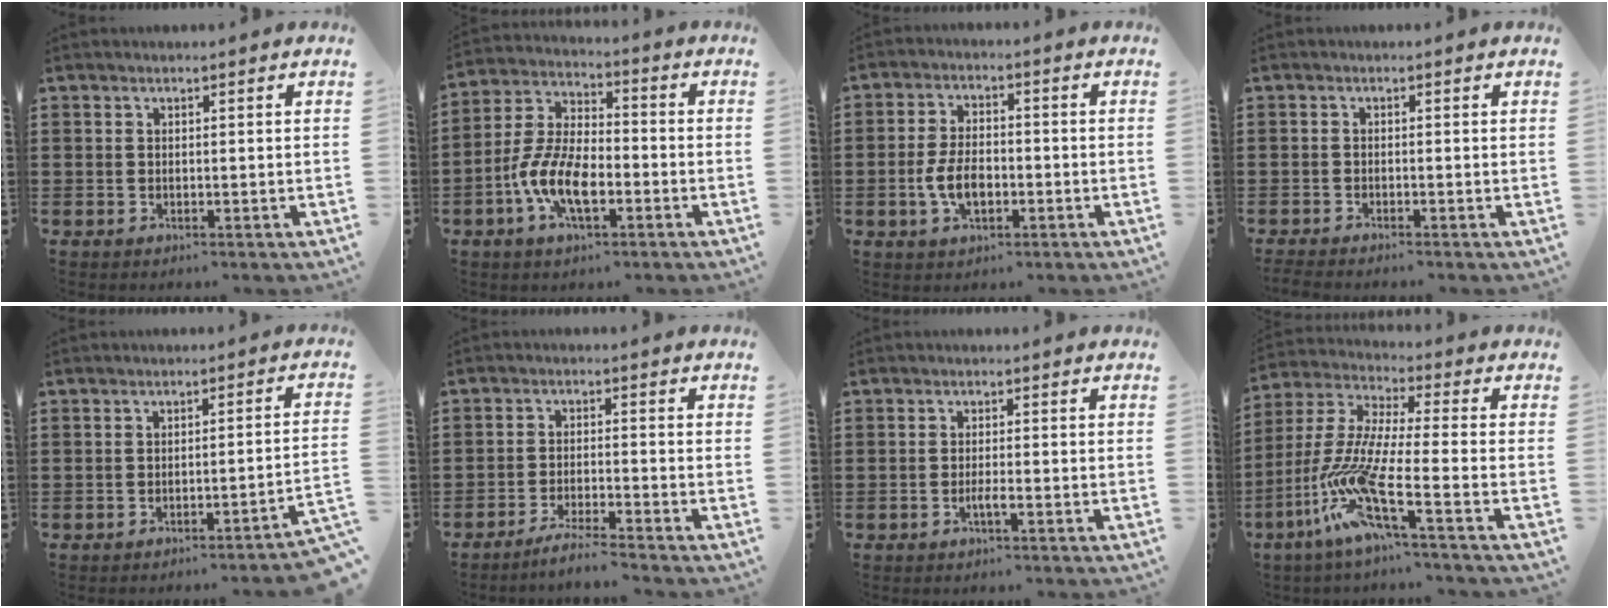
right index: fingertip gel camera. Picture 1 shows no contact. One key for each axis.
{"total": 9.1, "fx": -3.5, "fy": 4.1, "fz": 7.4, "tx": -0.180, "ty": -0.009, "tz": -0.070}
{"total": 5.9, "fx": -1.5, "fy": 3.1, "fz": 4.8, "tx": -0.114, "ty": -0.002, "tz": -0.032}
{"total": 1.0, "fx": -1.0, "fy": -0.2, "fz": 0.2, "tx": -0.005, "ty": -0.003, "tz": -0.019}
{"total": 2.5, "fx": -2.1, "fy": -0.6, "fz": 1.3, "tx": -0.024, "ty": -0.007, "tz": -0.044}
{"total": 3.4, "fx": -3.1, "fy": -0.5, "fz": 1.2, "tx": -0.023, "ty": -0.002, "tz": -0.060}
{"total": 1.9, "fx": -1.0, "fy": 0.1, "fz": 1.6, "tx": -0.034, "ty": -0.005, "tz": -0.020}
{"total": 11.5, "fx": -6.8, "fy": 1.5, "fz": 9.2, "tx": -0.227, "ty": -0.026, "tz": -0.149}